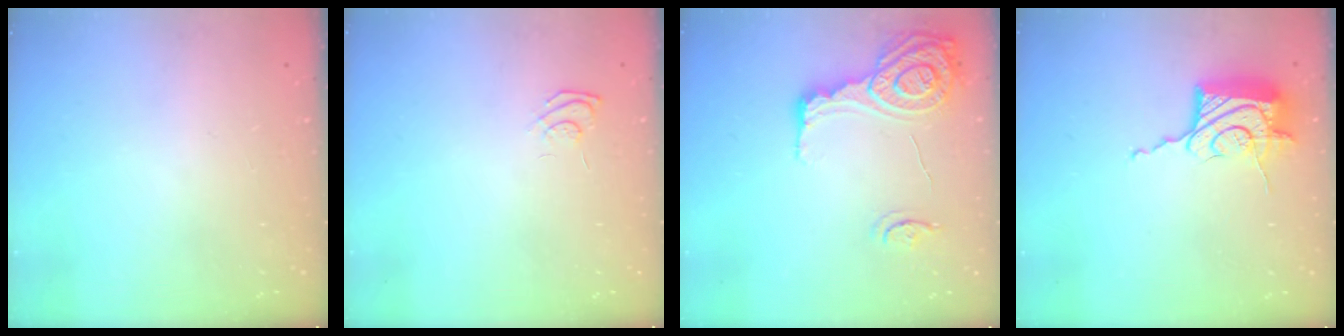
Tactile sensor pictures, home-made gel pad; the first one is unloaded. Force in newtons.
{"total": 6.1, "press": 5.9, "slide": 1.4}
{"total": 16.9, "press": 16.8, "slide": 1.4}
{"total": 17.2, "press": 17.1, "slide": 0.7}